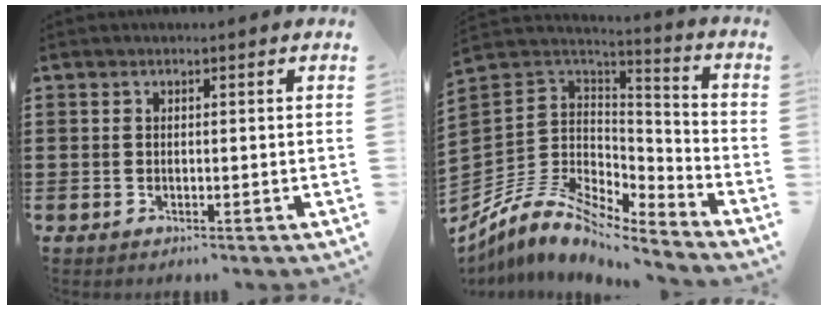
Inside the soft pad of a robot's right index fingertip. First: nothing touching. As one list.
[{"total": 8.7, "force": [-6.3, 4.1, 4.4], "torque": [-0.120, -0.003, -0.131]}]